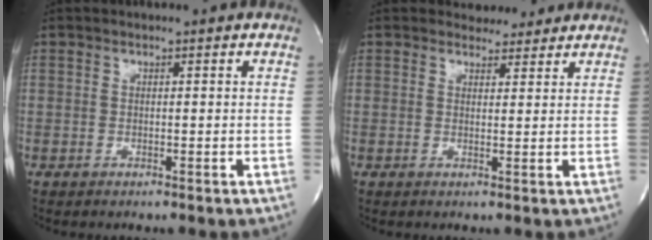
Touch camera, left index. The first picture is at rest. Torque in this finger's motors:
{"motor_torque": [0.36, -0.52, 0.04, -0.02]}